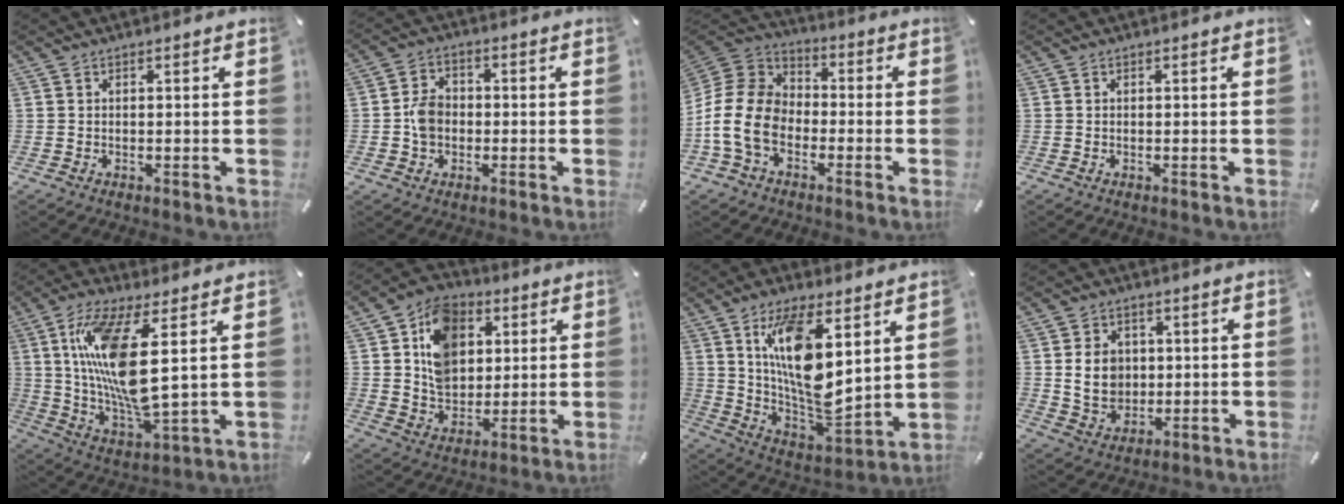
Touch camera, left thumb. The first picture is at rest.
{"total": 5.8, "force": [-1.1, 4.6, 3.3], "torque": [-0.065, 0.012, -0.018]}
{"total": 13.5, "force": [-5.5, 9.7, 7.6], "torque": [-0.176, 0.032, -0.106]}
{"total": 0.0}
{"total": 17.6, "force": [5.0, 5.1, 16.1], "torque": [-0.332, -0.029, 0.073]}
{"total": 13.3, "force": [4.0, 10.7, 6.8], "torque": [-0.136, 0.000, 0.078]}
{"total": 17.1, "force": [7.7, 7.1, 13.4], "torque": [-0.261, -0.054, 0.133]}
{"total": 8.3, "force": [1.0, 7.2, 4.0], "torque": [-0.072, 0.001, 0.016]}